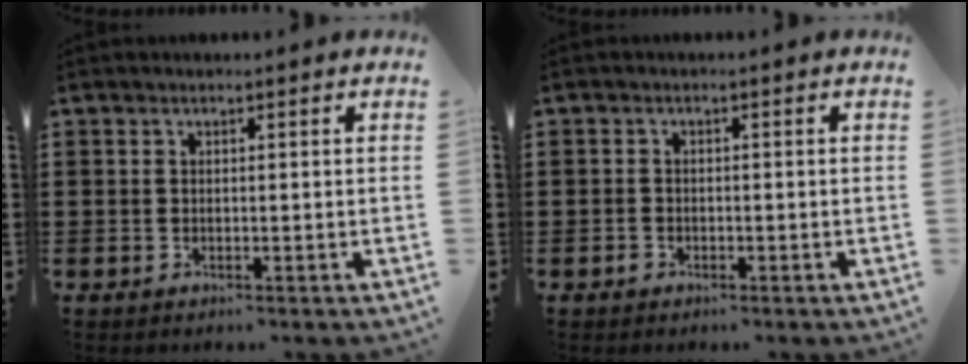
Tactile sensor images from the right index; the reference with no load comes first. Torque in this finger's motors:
{"motor_torque": [0.28, 0.26, 0.00, 0.02]}